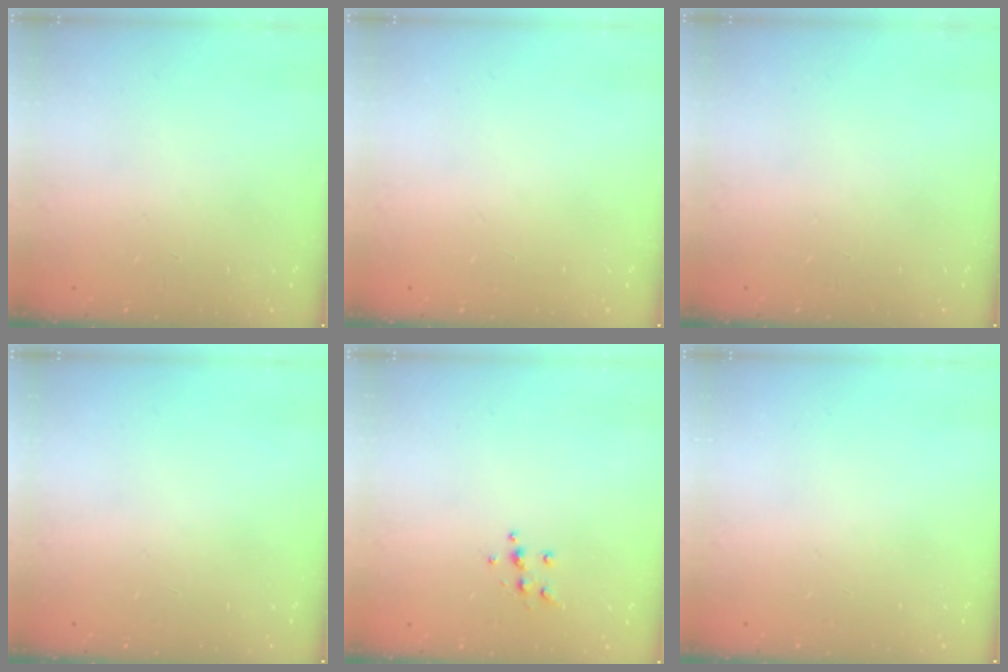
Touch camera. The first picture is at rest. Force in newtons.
{"total": 0.0}
{"total": 0.0}
{"total": 0.0}
{"total": 6.7, "press": 6.7, "slide": 0.8}
{"total": 0.0}